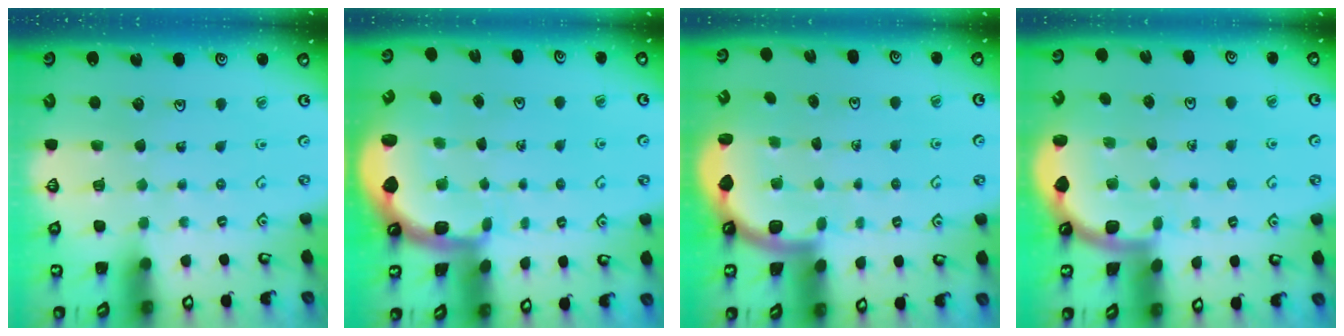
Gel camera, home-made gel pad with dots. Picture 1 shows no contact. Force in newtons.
{"total": 2.4, "press": 2.0, "slide": 1.2}
{"total": 2.5, "press": 2.4, "slide": 0.8}
{"total": 1.9, "press": 1.9, "slide": 0.0}